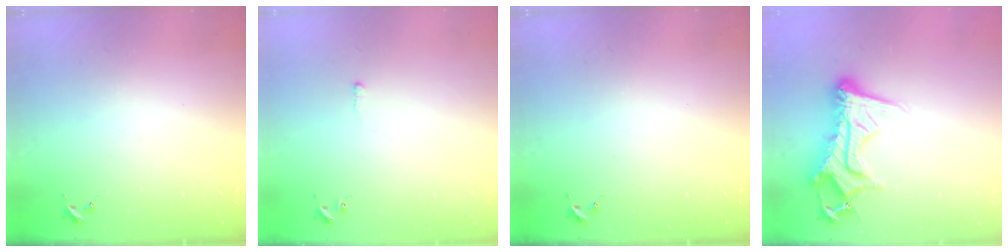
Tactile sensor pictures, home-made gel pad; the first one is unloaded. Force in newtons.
{"total": 2.7, "press": 2.7, "slide": 0.5}
{"total": 0.0}
{"total": 15.8, "press": 15.7, "slide": 1.6}